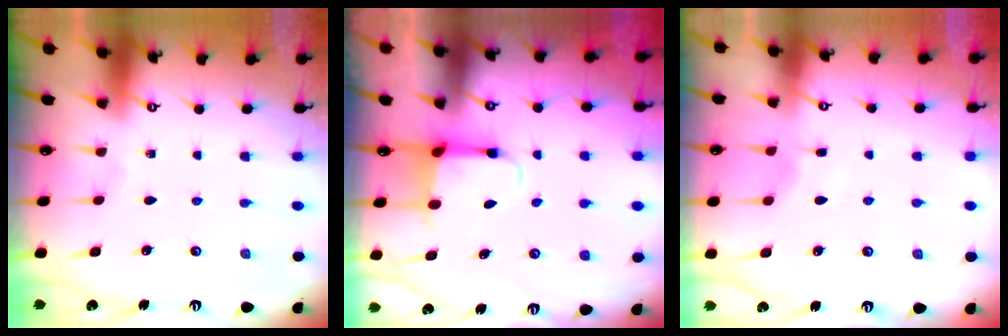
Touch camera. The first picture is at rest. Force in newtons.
{"total": 3.8, "press": 3.6, "slide": 0.9}
{"total": 2.9, "press": 2.9, "slide": 0.4}